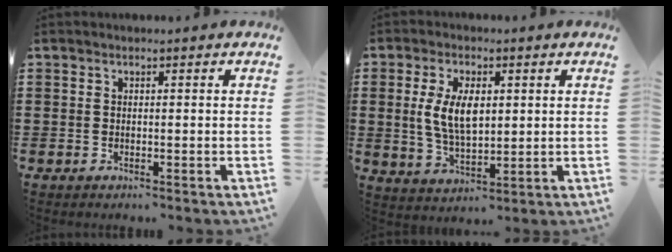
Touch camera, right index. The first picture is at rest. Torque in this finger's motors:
{"motor_torque": [1.05, -0.76, 0.78, 0.21]}